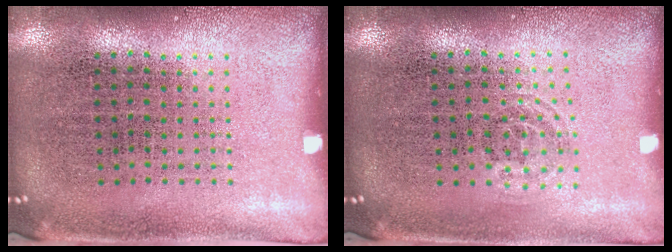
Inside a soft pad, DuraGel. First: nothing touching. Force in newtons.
{"total": 0.7, "press": 0.5, "slide": 0.5}